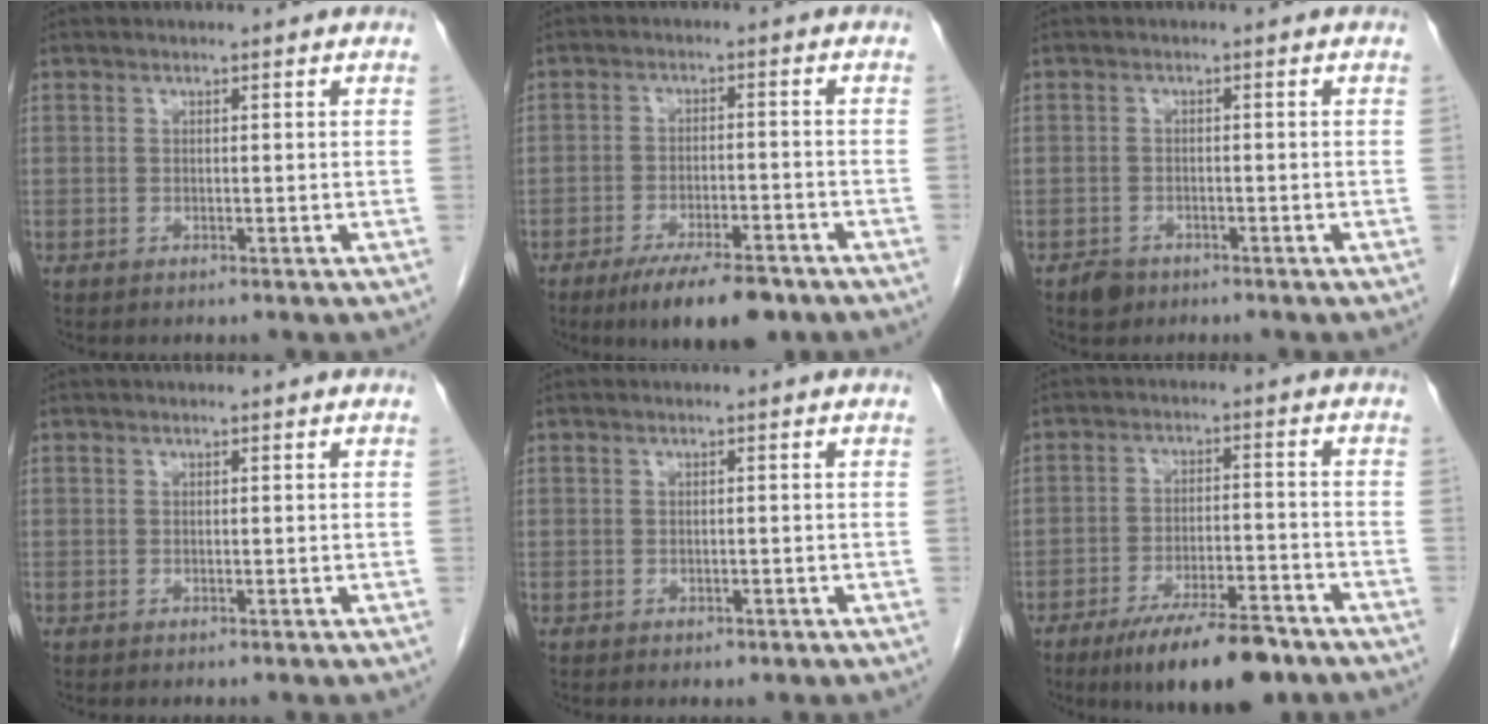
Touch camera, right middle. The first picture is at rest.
{"total": 9.7, "force": [-7.0, 2.6, 6.1], "torque": [-0.094, -0.011, -0.110]}
{"total": 2.3, "force": [-1.7, 1.5, 0.6], "torque": [-0.014, 0.003, -0.022]}
{"total": 0.0}
{"total": 1.0, "force": [-0.6, 0.7, 0.5], "torque": [-0.009, 0.000, -0.003]}
{"total": 12.2, "force": [-8.9, 2.9, 7.8], "torque": [-0.121, -0.012, -0.144]}